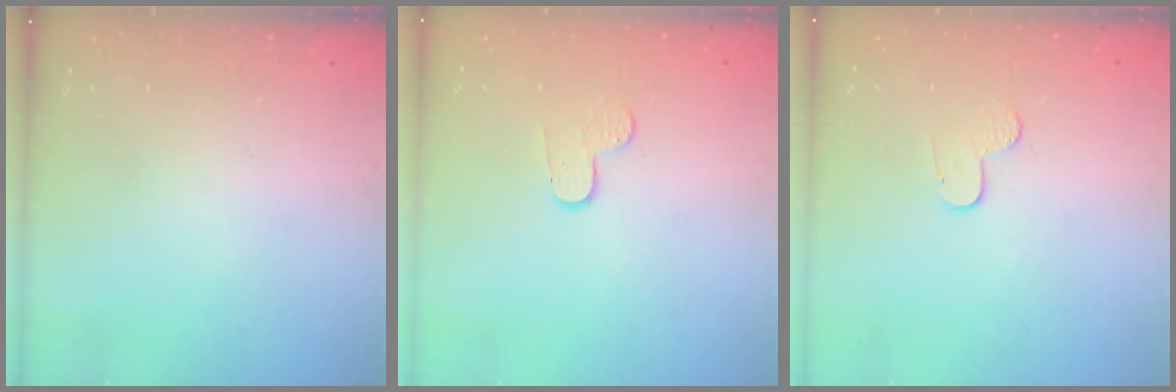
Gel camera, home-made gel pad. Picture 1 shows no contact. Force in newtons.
{"total": 6.2, "press": 6.2, "slide": 0.6}
{"total": 3.7, "press": 3.7, "slide": 0.4}